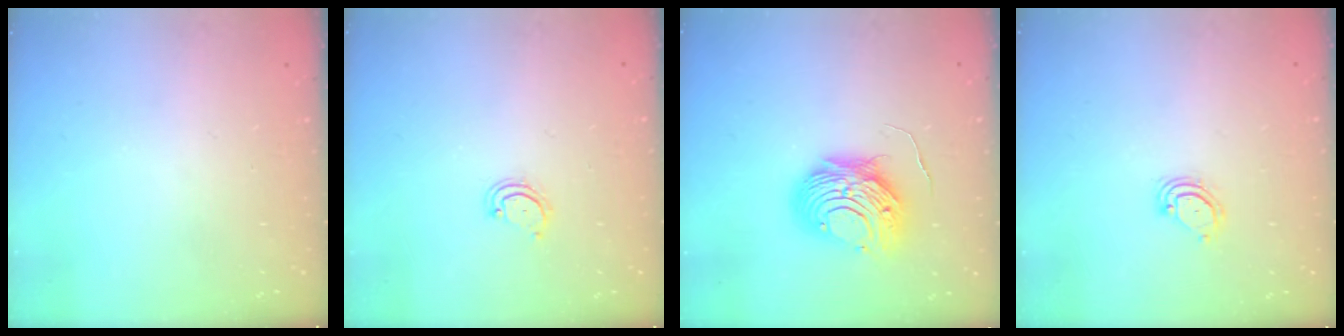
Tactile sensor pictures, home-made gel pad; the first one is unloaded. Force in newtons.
{"total": 4.0, "press": 3.9, "slide": 0.4}
{"total": 10.1, "press": 10.0, "slide": 1.0}
{"total": 4.3, "press": 4.3, "slide": 0.3}